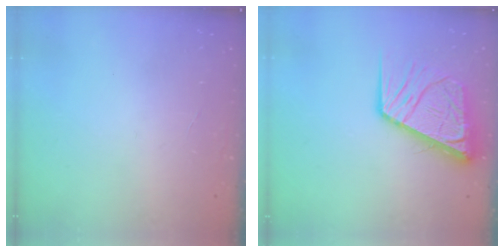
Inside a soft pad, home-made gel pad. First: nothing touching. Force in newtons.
{"total": 15.4, "press": 15.3, "slide": 1.8}